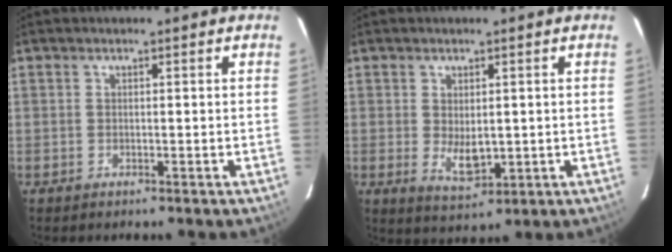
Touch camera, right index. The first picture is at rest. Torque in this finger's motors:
{"motor_torque": [0.36, -0.09, 0.40, 0.05]}